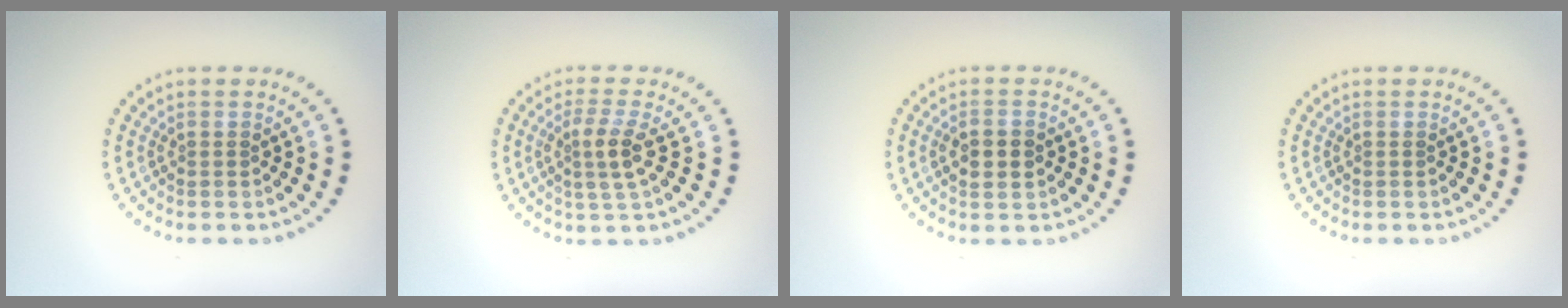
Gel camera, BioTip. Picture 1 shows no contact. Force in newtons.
{"total": 2.6, "press": 2.3, "slide": 1.3}
{"total": 2.4, "press": 2.4, "slide": 0.0}
{"total": 0.0}